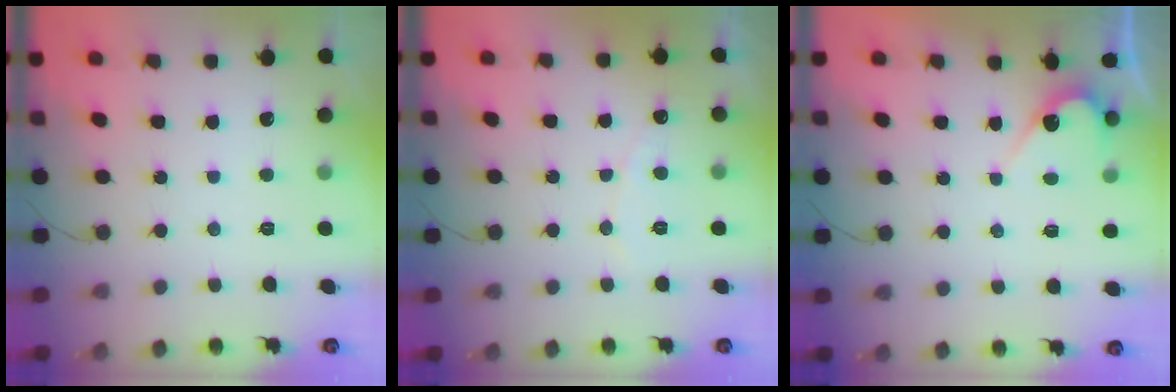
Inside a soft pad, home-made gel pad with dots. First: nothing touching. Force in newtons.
{"total": 4.9, "press": 4.9, "slide": 0.3}
{"total": 5.9, "press": 5.9, "slide": 0.2}